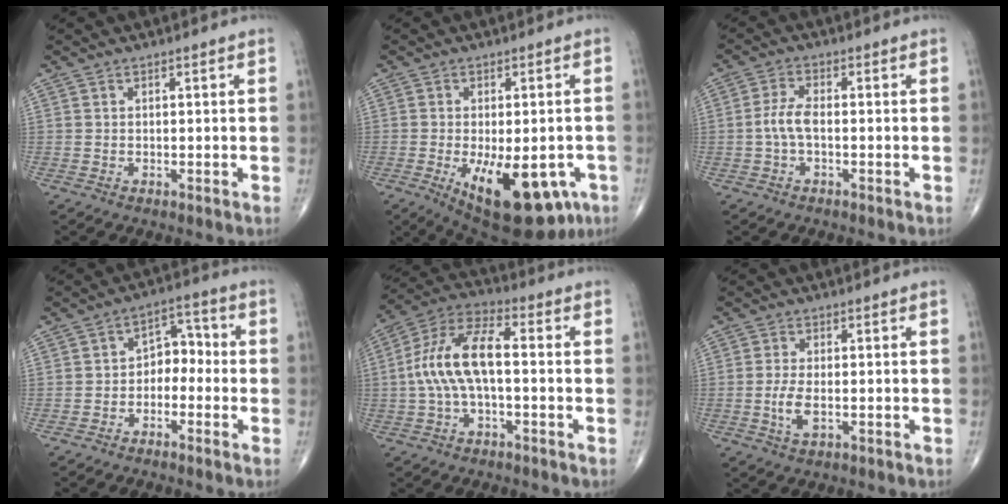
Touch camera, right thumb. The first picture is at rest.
{"total": 18.1, "force": [-7.2, 8.4, 14.3], "torque": [-0.166, -0.006, -0.083]}
{"total": 3.8, "force": [-0.7, 1.6, 3.4], "torque": [-0.080, 0.010, -0.019]}
{"total": 6.1, "force": [-1.9, 4.3, 3.8], "torque": [-0.029, 0.042, -0.046]}
{"total": 12.2, "force": [-0.7, 5.3, 11.0], "torque": [-0.228, 0.044, -0.019]}
{"total": 4.0, "force": [-1.0, 1.7, 3.5], "torque": [-0.077, -0.003, -0.020]}